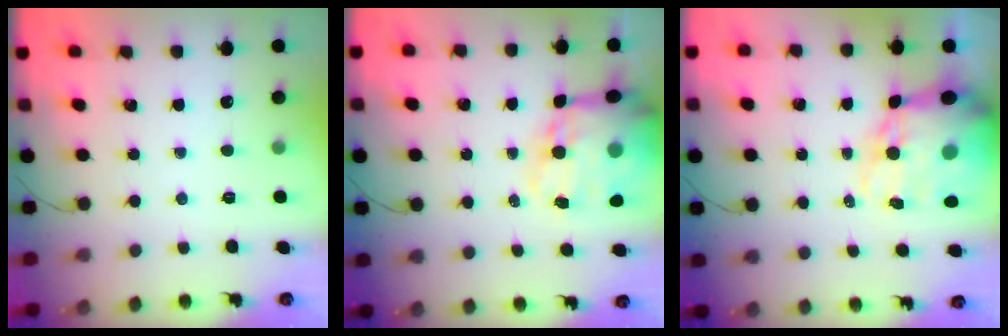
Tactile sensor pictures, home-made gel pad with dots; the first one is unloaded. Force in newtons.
{"total": 20.3, "press": 19.7, "slide": 4.8}
{"total": 20.1, "press": 19.5, "slide": 4.9}